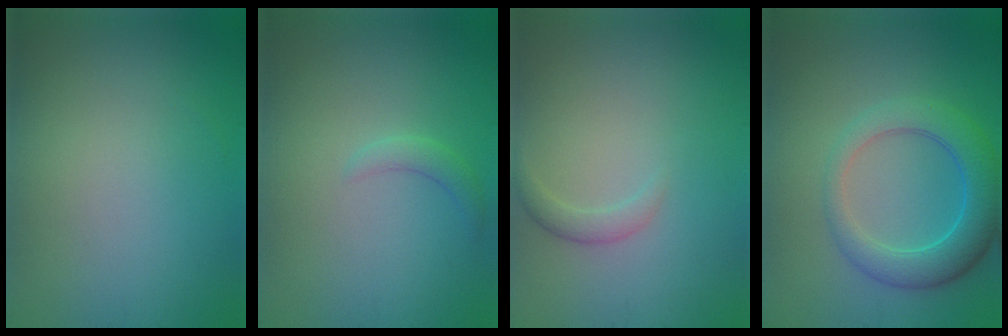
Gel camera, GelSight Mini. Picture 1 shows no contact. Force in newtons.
{"total": 1.3, "press": 1.3, "slide": 0.1}
{"total": 1.2, "press": 1.2, "slide": 0.0}
{"total": 5.3, "press": 5.3, "slide": 0.2}